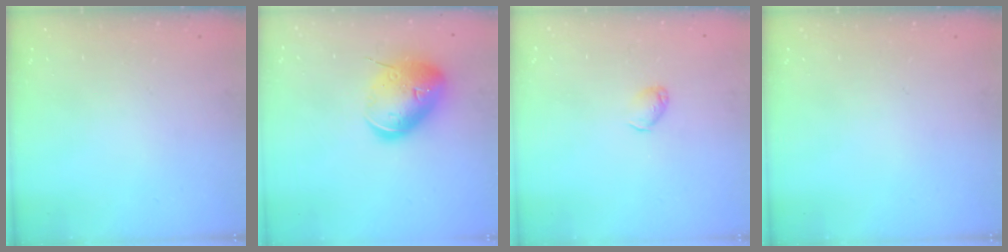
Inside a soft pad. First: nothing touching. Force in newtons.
{"total": 17.6, "press": 17.4, "slide": 2.7}
{"total": 3.0, "press": 2.9, "slide": 0.7}
{"total": 0.0}